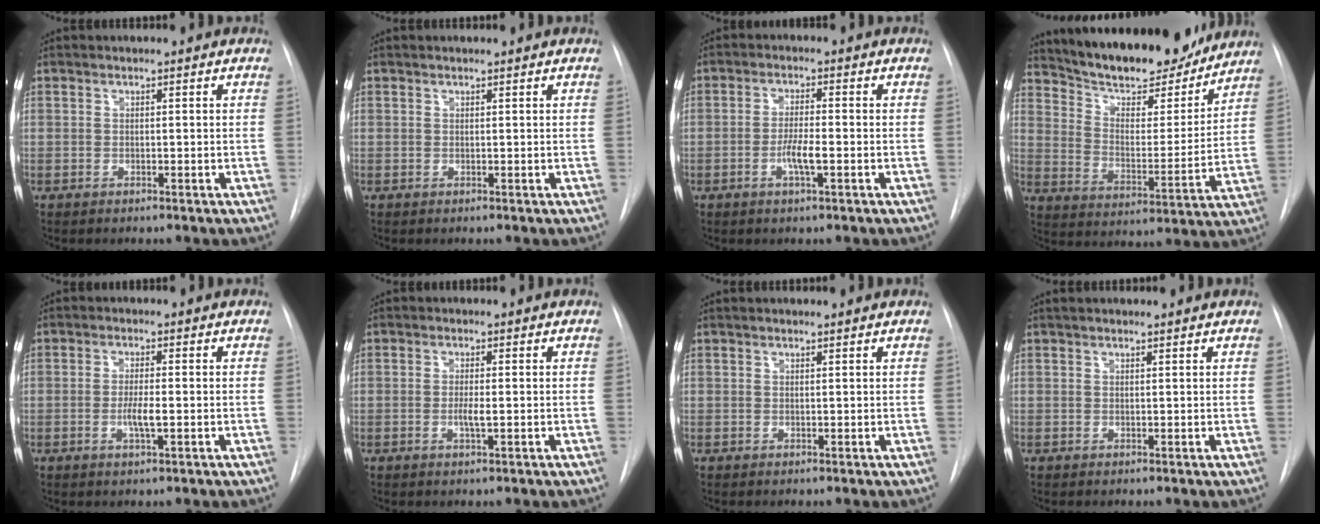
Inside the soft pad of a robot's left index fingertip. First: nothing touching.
{"total": 1.3, "force": [1.2, 0.1, 0.3], "torque": [-0.007, 0.011, 0.015]}
{"total": 3.7, "force": [-1.6, 0.4, 3.4], "torque": [-0.067, -0.008, -0.030]}
{"total": 19.6, "force": [17.6, 4.6, 7.3], "torque": [-0.117, -0.014, 0.264]}
{"total": 3.0, "force": [-1.0, 0.2, 2.8], "torque": [-0.058, -0.010, -0.017]}
{"total": 1.8, "force": [-0.6, 0.1, 1.7], "torque": [-0.036, -0.009, -0.010]}
{"total": 2.7, "force": [2.5, 0.3, 0.8], "torque": [-0.011, 0.018, 0.030]}
{"total": 4.7, "force": [4.2, 0.6, 1.9], "torque": [-0.027, 0.027, 0.054]}